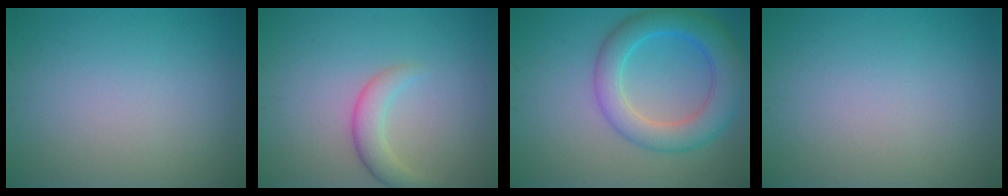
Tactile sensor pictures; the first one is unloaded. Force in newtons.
{"total": 2.6, "press": 2.6, "slide": 0.2}
{"total": 6.2, "press": 6.2, "slide": 0.2}
{"total": 0.0}